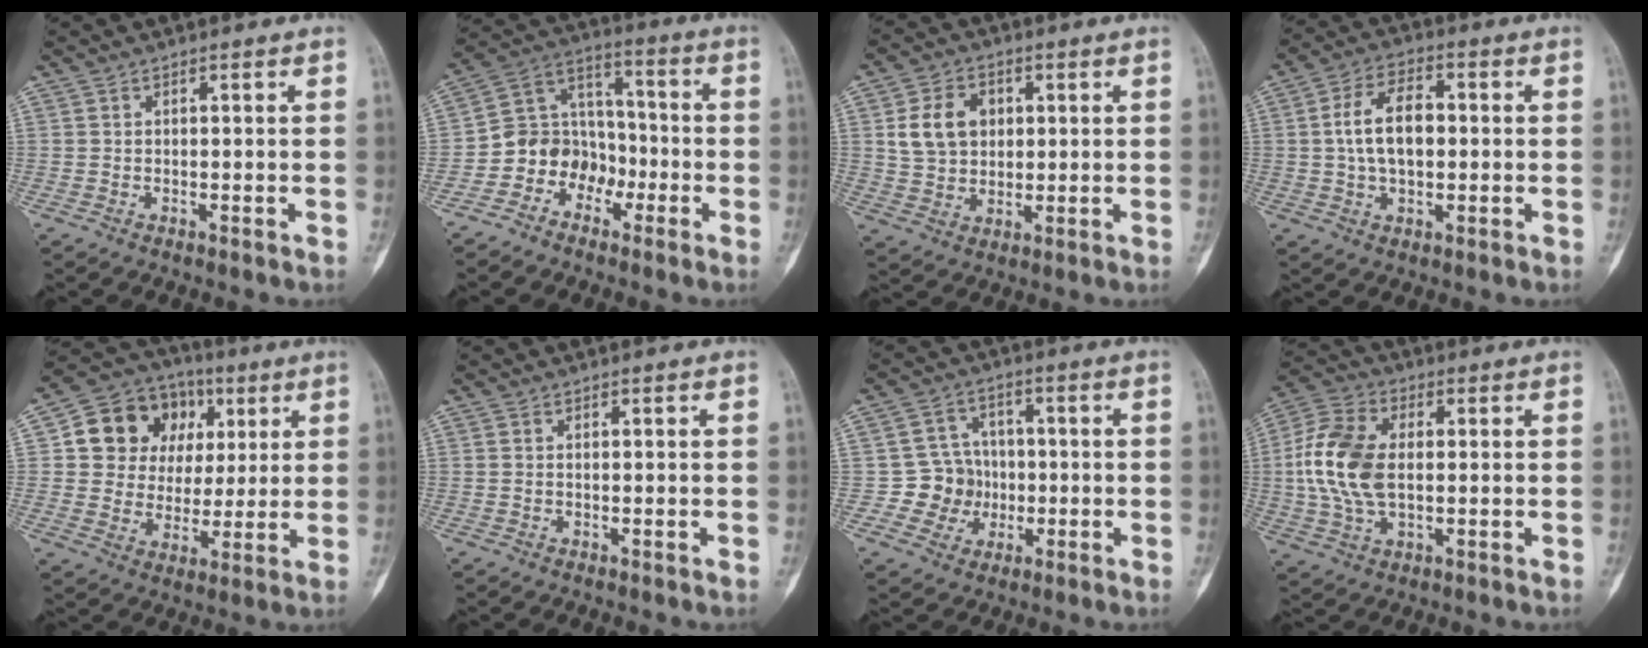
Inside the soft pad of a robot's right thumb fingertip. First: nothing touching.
{"total": 10.3, "force": [-4.7, 8.7, 2.9], "torque": [-0.004, 0.083, -0.095]}
{"total": 9.6, "force": [2.2, 7.4, 5.6], "torque": [-0.073, 0.001, 0.044]}
{"total": 10.1, "force": [0.5, 5.9, 8.1], "torque": [-0.136, 0.015, 0.007]}
{"total": 15.7, "force": [4.5, 13.3, 7.0], "torque": [-0.068, 0.016, 0.080]}
{"total": 0.0}
{"total": 7.9, "force": [-1.3, 7.5, 1.9], "torque": [0.011, 0.020, -0.024]}
{"total": 13.9, "force": [0.7, 8.3, 11.1], "torque": [-0.235, 0.011, 0.011]}